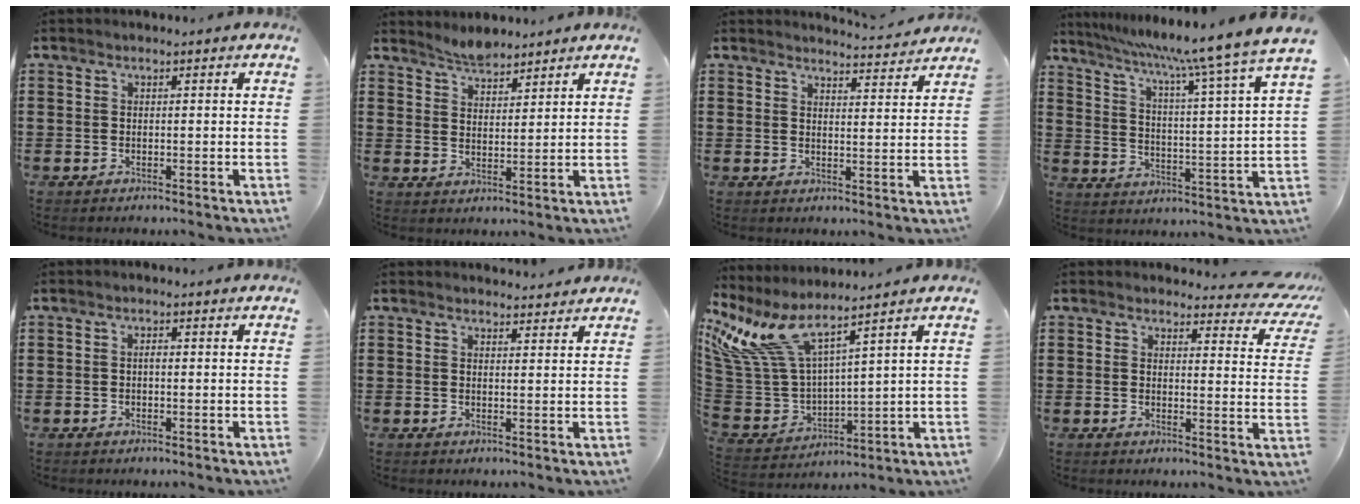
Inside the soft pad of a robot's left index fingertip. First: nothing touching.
{"total": 3.4, "force": [3.3, 0.4, -0.1], "torque": [-0.009, -0.006, 0.065]}
{"total": 3.5, "force": [3.5, -0.3, 0.4], "torque": [-0.012, -0.026, 0.060]}
{"total": 7.8, "force": [6.5, -1.6, 4.0], "torque": [-0.096, -0.057, 0.095]}
{"total": 0.8, "force": [-0.1, 0.4, 0.7], "torque": [-0.016, 0.000, -0.001]}
{"total": 2.0, "force": [2.0, 0.2, 0.1], "torque": [-0.008, -0.002, 0.039]}
{"total": 10.2, "force": [6.9, 3.2, 6.8], "torque": [-0.195, -0.055, 0.114]}
{"total": 3.9, "force": [3.4, 1.2, 1.5], "torque": [-0.028, -0.018, 0.057]}